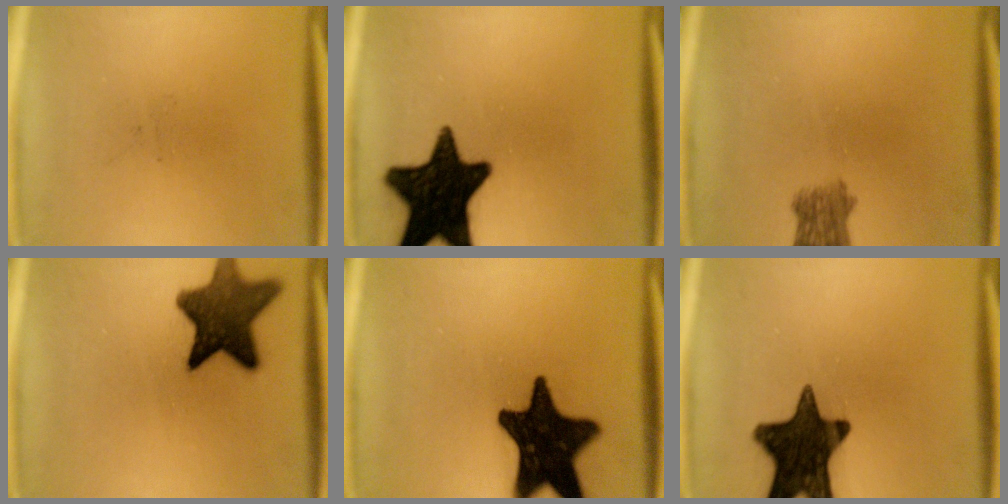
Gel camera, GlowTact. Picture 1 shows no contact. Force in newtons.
{"total": 18.4}
{"total": 4.2}
{"total": 12.3}
{"total": 19.2}
{"total": 16.3}